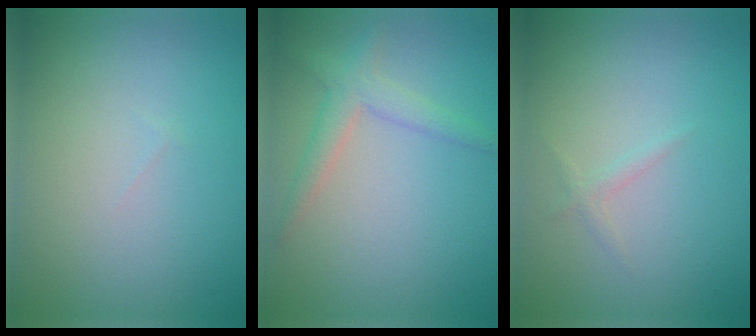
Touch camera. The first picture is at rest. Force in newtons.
{"total": 2.4, "press": 2.4, "slide": 0.2}
{"total": 0.7, "press": 0.7, "slide": 0.0}